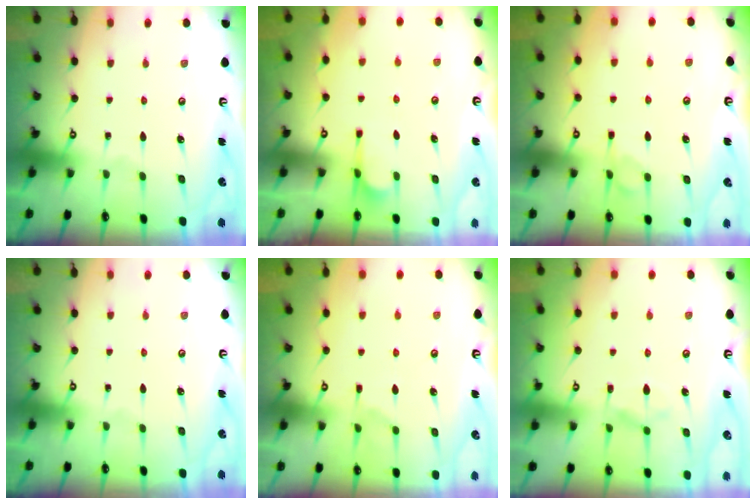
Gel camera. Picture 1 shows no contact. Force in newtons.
{"total": 1.1, "press": 0.1, "slide": 1.1}
{"total": 1.7, "press": 1.5, "slide": 0.9}
{"total": 0.0}
{"total": 1.6, "press": 0.8, "slide": 1.4}
{"total": 1.4, "press": 0.3, "slide": 1.3}